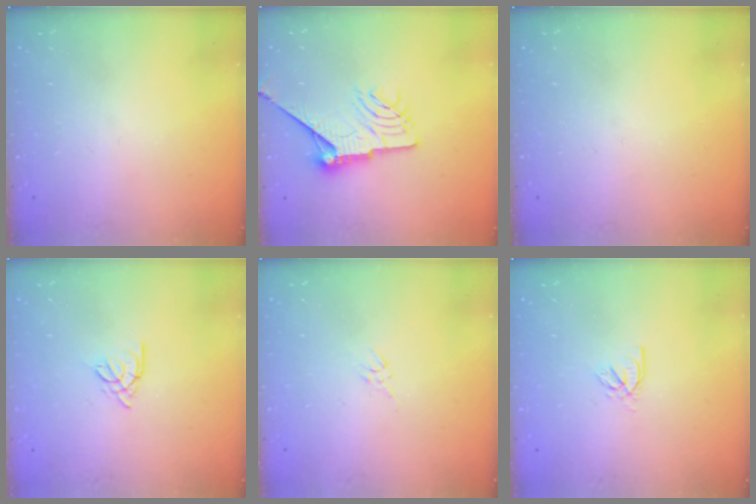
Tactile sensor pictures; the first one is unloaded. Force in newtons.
{"total": 12.8, "press": 12.7, "slide": 1.3}
{"total": 0.0}
{"total": 2.2, "press": 2.2, "slide": 0.5}
{"total": 2.7, "press": 2.7, "slide": 0.5}
{"total": 2.0, "press": 2.0, "slide": 0.4}